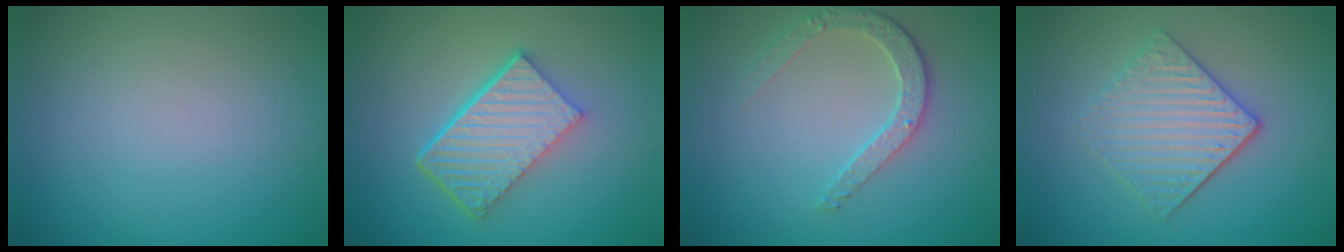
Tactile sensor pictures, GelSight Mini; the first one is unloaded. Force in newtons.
{"total": 6.7, "press": 4.5, "slide": 5.0}
{"total": 2.8, "press": 2.5, "slide": 1.2}
{"total": 4.1, "press": 3.4, "slide": 2.3}